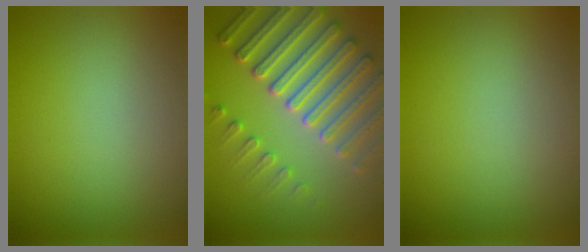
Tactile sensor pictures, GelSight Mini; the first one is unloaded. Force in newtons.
{"total": 7.2, "press": 7.0, "slide": 1.8}
{"total": 0.0}